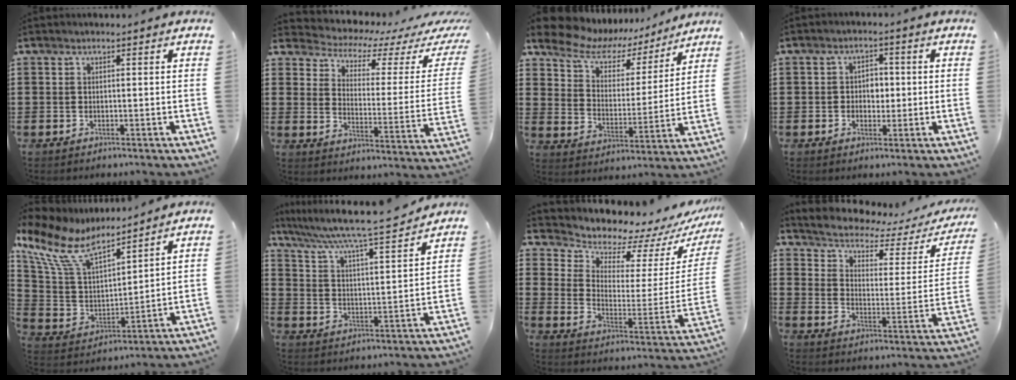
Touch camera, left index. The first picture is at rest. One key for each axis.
{"total": 3.5, "fx": 3.2, "fy": 1.0, "fz": 1.2, "tx": -0.048, "ty": -0.028, "tz": 0.046}
{"total": 8.0, "fx": 6.2, "fy": 3.9, "fz": 3.1, "tx": -0.087, "ty": -0.032, "tz": 0.107}
{"total": 3.1, "fx": -0.2, "fy": 2.5, "fz": 1.9, "tx": -0.036, "ty": 0.005, "tz": -0.011}
{"total": 11.2, "fx": 8.1, "fy": 4.5, "fz": 6.4, "tx": -0.169, "ty": -0.043, "tz": 0.143}
{"total": 7.5, "fx": 6.6, "fy": -0.4, "fz": 3.5, "tx": -0.096, "ty": -0.045, "tz": 0.105}
{"total": 7.1, "fx": 6.8, "fy": 1.8, "fz": 0.3, "tx": -0.044, "ty": -0.069, "tz": 0.119}
{"total": 3.5, "fx": 3.2, "fy": 0.6, "fz": 1.4, "tx": -0.049, "ty": -0.029, "tz": 0.045}